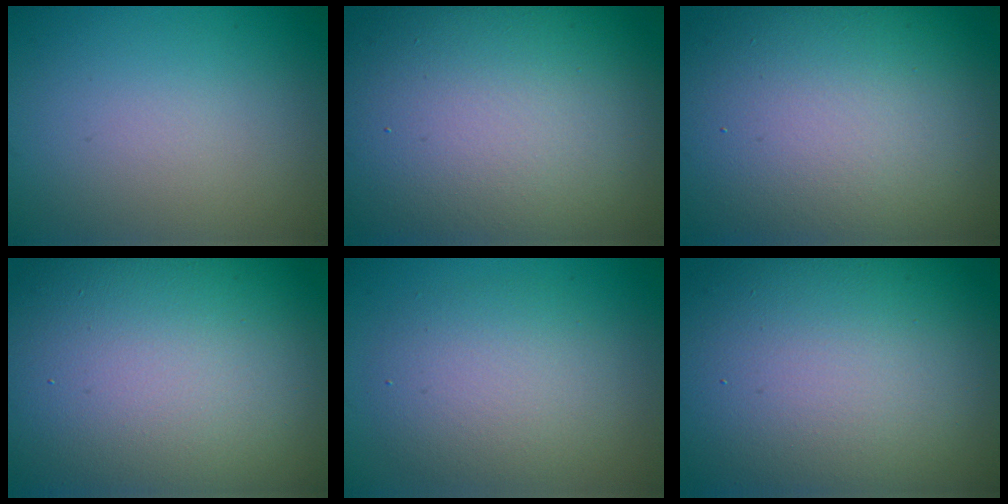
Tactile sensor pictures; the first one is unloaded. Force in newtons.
{"total": 16.9, "press": 16.9, "slide": 1.0}
{"total": 16.9, "press": 16.9, "slide": 1.0}
{"total": 19.8, "press": 19.8, "slide": 1.1}
{"total": 4.5, "press": 4.5, "slide": 0.5}
{"total": 17.2, "press": 17.2, "slide": 1.1}